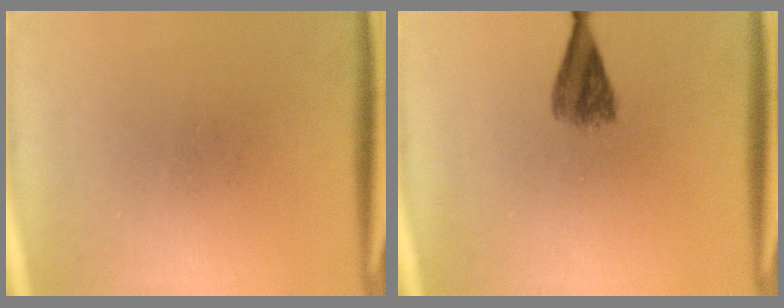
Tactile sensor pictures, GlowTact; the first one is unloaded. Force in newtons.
{"total": 4.3}